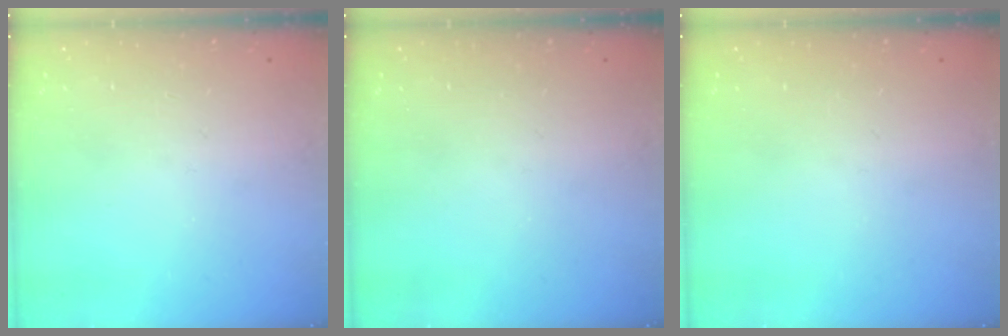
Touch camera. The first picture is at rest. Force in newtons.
{"total": 0.0}
{"total": 0.0}